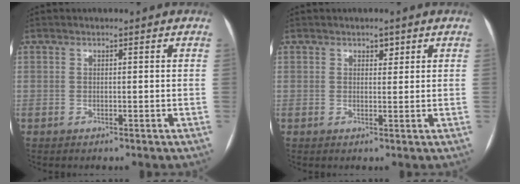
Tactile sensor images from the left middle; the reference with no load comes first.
{"total": 1.4, "force": [0.9, 0.8, 0.7], "torque": [-0.007, 0.001, 0.012]}